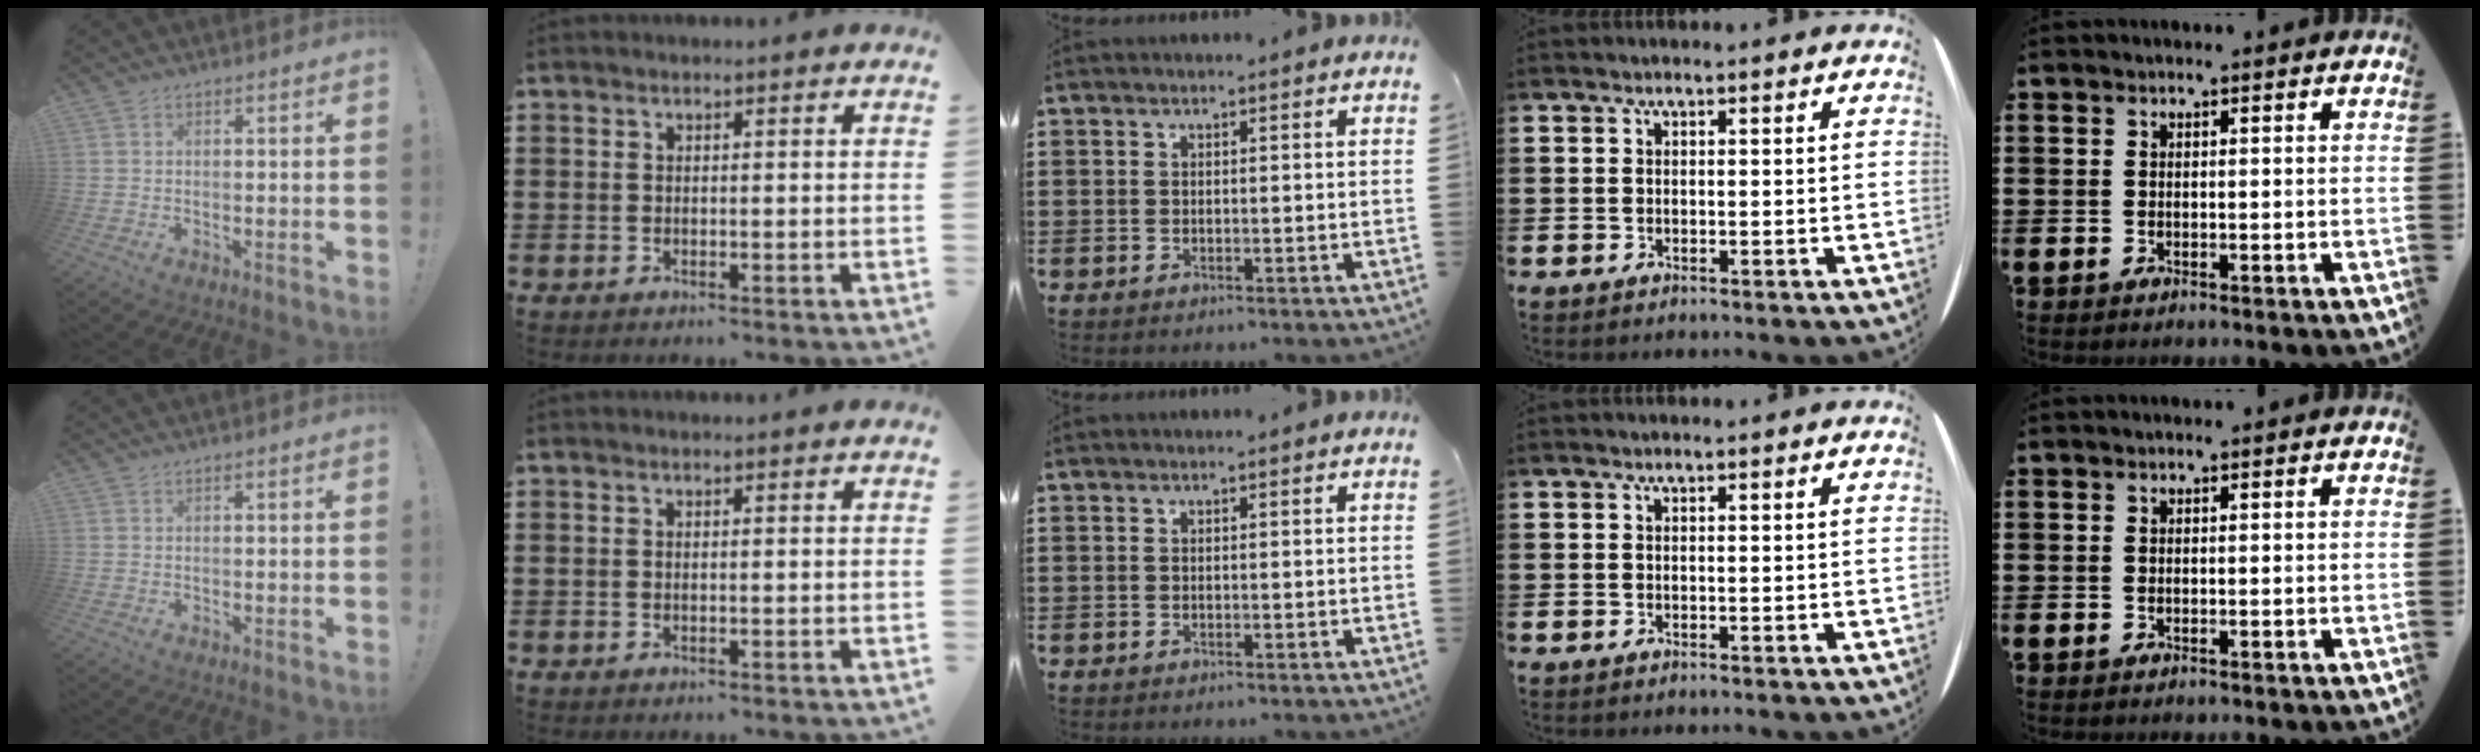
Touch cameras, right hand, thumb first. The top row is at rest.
{}